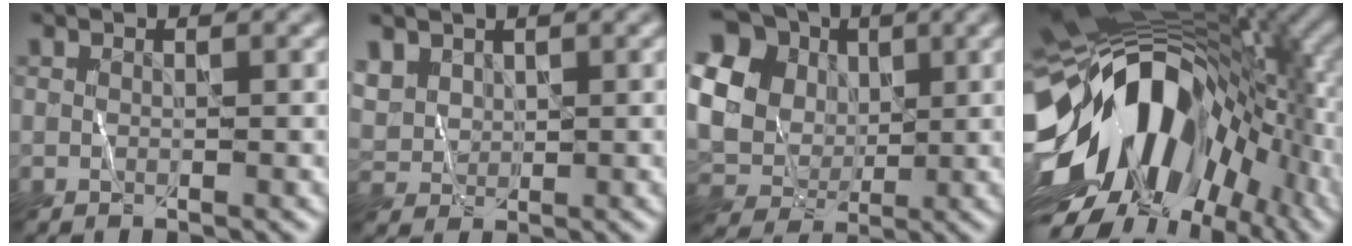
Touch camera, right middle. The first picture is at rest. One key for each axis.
{"total": 2.9, "fx": 1.5, "fy": 2.3, "fz": 0.7, "tx": -0.036, "ty": 0.002, "tz": 0.044}
{"total": 18.9, "fx": 5.3, "fy": 16.7, "fz": 6.9, "tx": -0.215, "ty": 0.014, "tz": 0.084}
{"total": 17.5, "fx": -2.3, "fy": 11.1, "fz": 13.4, "tx": -0.234, "ty": 0.001, "tz": -0.049}